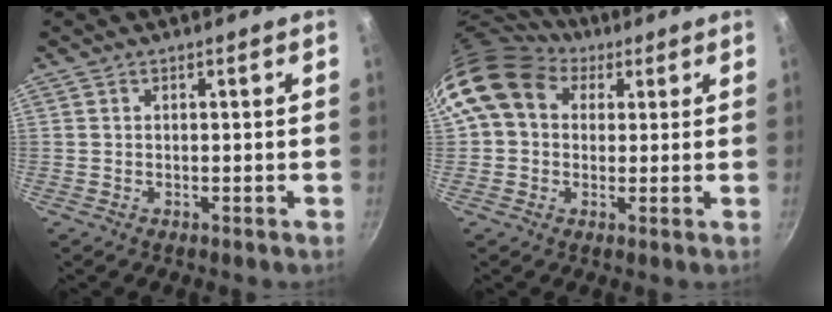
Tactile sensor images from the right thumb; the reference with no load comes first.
{"total": 12.3, "force": [4.9, 9.5, 6.2], "torque": [-0.092, 0.010, 0.071]}